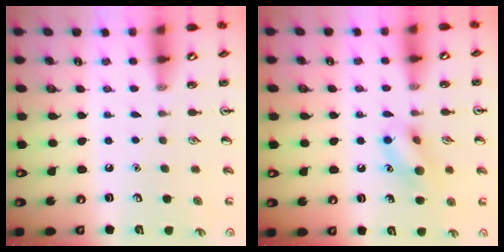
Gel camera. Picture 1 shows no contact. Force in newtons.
{"total": 10.9, "press": 10.8, "slide": 1.0}